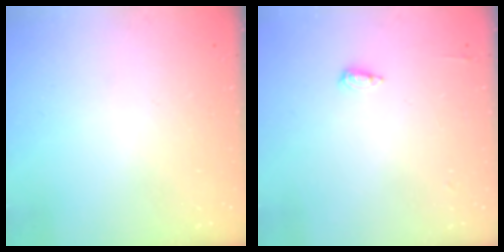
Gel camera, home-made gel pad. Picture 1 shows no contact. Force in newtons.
{"total": 4.5, "press": 4.4, "slide": 1.0}